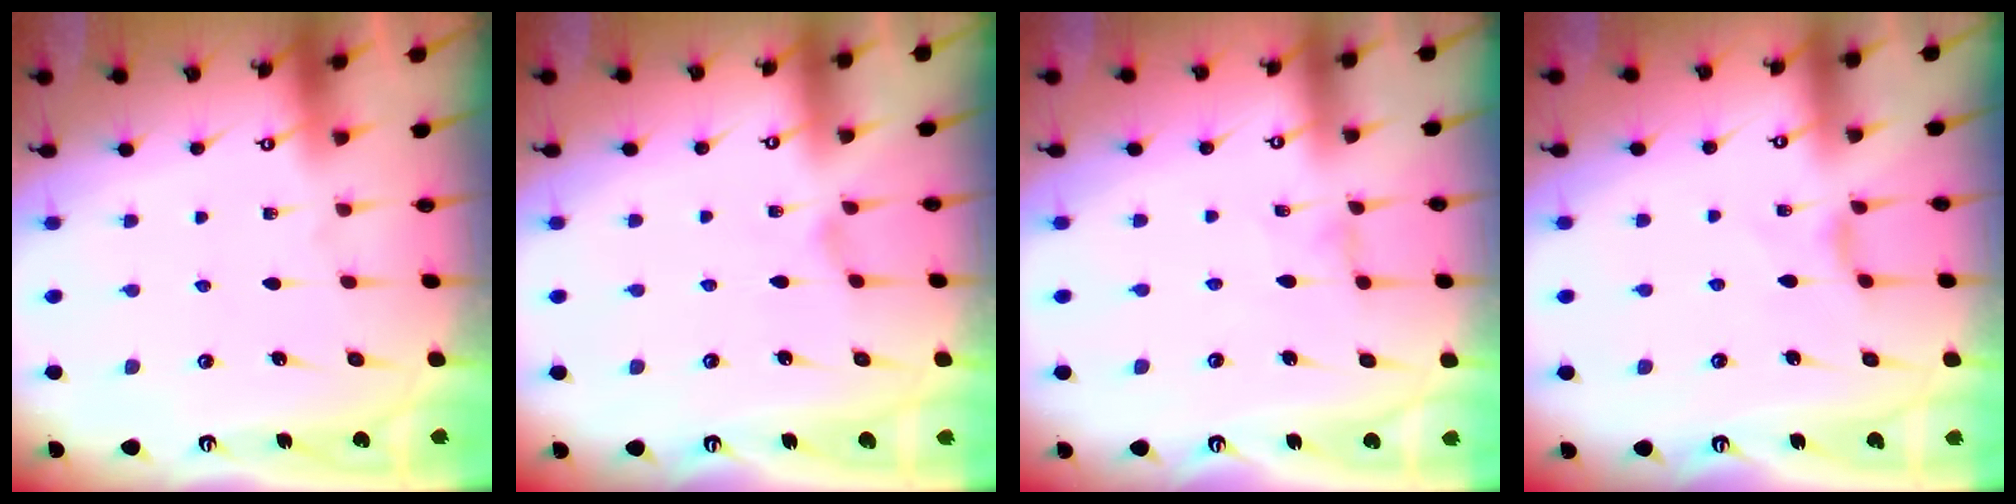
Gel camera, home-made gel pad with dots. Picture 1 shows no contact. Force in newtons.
{"total": 0.0}
{"total": 0.0}
{"total": 2.3, "press": 2.3, "slide": 0.5}